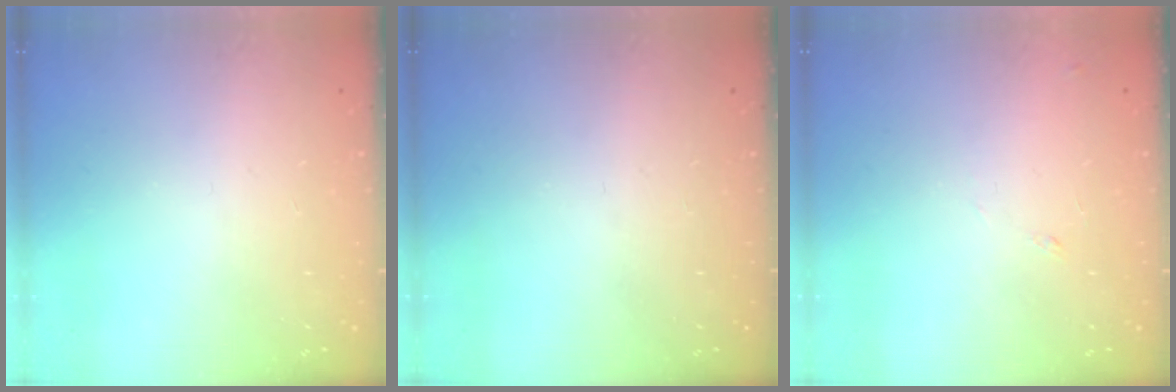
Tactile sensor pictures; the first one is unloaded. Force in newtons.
{"total": 0.0}
{"total": 5.8, "press": 5.7, "slide": 0.8}